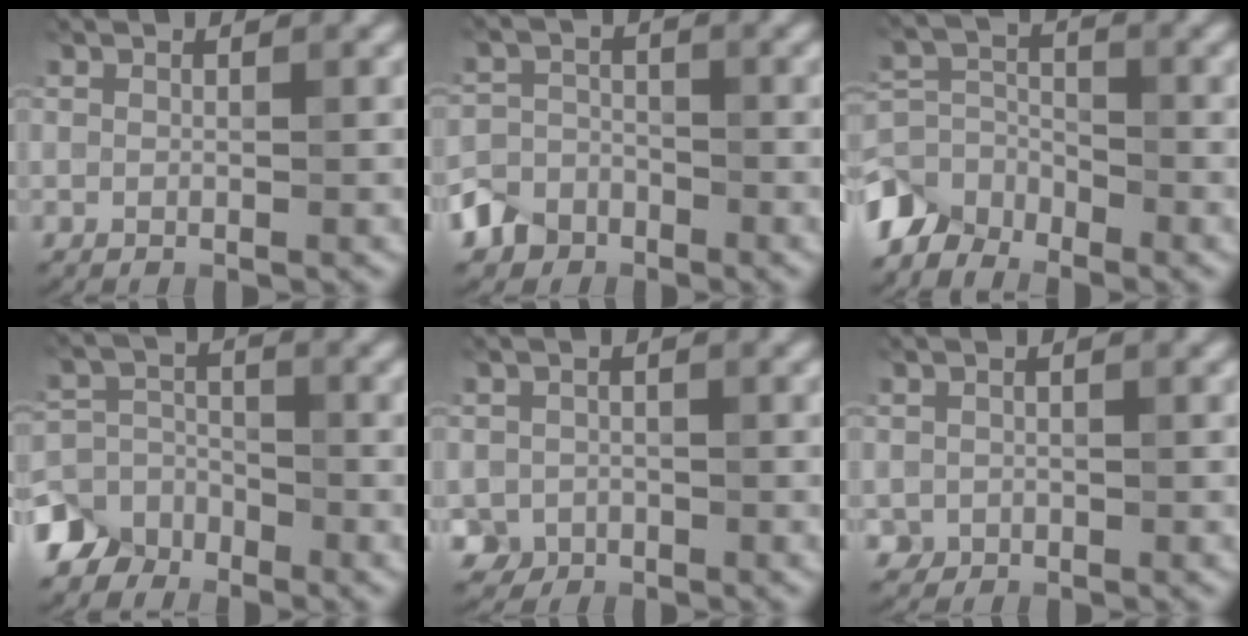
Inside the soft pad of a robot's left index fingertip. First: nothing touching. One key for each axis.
{"total": 3.4, "fx": -2.5, "fy": 2.4, "fz": 0.3, "tx": 0.000, "ty": -0.001, "tz": -0.052}
{"total": 4.6, "fx": -4.0, "fy": 2.1, "fz": 0.8, "tx": -0.019, "ty": -0.002, "tz": -0.091}
{"total": 5.8, "fx": -4.5, "fy": 3.6, "fz": 0.5, "tx": 0.018, "ty": -0.002, "tz": -0.087}
{"total": 2.3, "fx": -0.8, "fy": 2.1, "fz": 0.6, "tx": -0.007, "ty": -0.005, "tz": -0.017}
{"total": 0.9, "fx": -0.1, "fy": 0.9, "fz": 0.0, "tx": 0.003, "ty": -0.002, "tz": -0.004}